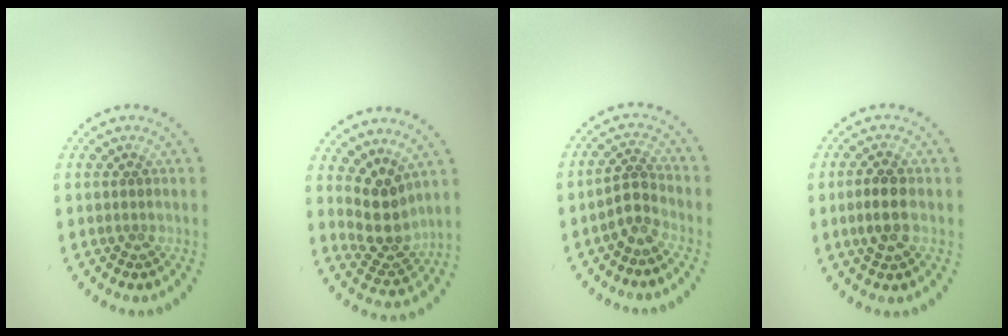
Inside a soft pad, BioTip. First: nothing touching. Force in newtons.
{"total": 3.5, "press": 2.8, "slide": 2.2}
{"total": 2.1, "press": 1.6, "slide": 1.4}
{"total": 2.5, "press": 2.5, "slide": 0.4}